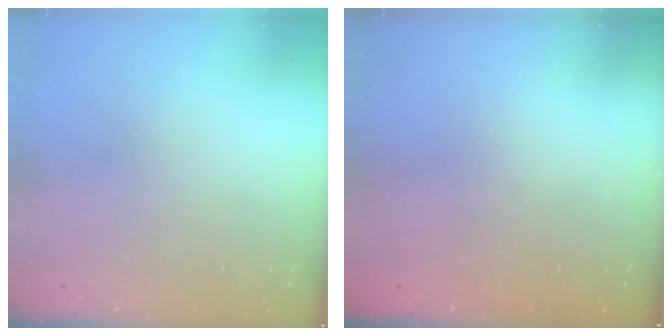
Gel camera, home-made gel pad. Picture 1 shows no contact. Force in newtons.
{"total": 2.3, "press": 2.2, "slide": 0.8}